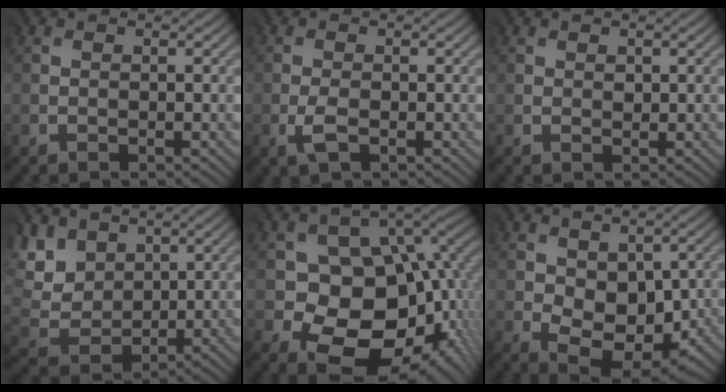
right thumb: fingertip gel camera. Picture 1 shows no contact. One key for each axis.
{"total": 1.7, "fx": -0.9, "fy": 0.7, "fz": 1.3, "tx": -0.038, "ty": -0.005, "tz": -0.019}
{"total": 1.0, "fx": 0.5, "fy": 0.7, "fz": 0.5, "tx": -0.006, "ty": -0.002, "tz": 0.010}
{"total": 7.5, "fx": 4.3, "fy": 5.2, "fz": 3.2, "tx": -0.136, "ty": -0.002, "tz": 0.098}
{"total": 15.2, "fx": -2.7, "fy": 10.8, "fz": 10.3, "tx": -0.151, "ty": -0.026, "tz": -0.030}
{"total": 8.2, "fx": -0.6, "fy": 5.7, "fz": 5.8, "tx": -0.096, "ty": -0.018, "tz": -0.003}